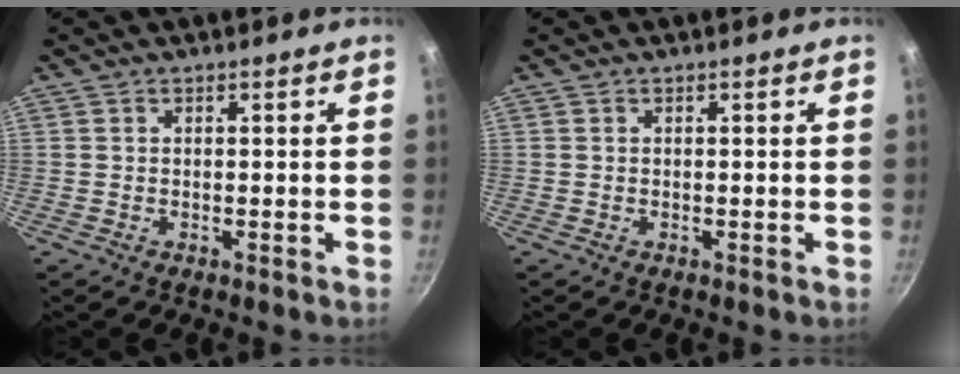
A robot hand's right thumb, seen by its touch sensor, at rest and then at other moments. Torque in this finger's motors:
{"motor_torque": [-0.03, 0.03, 0.02, 0.04, 0.01]}